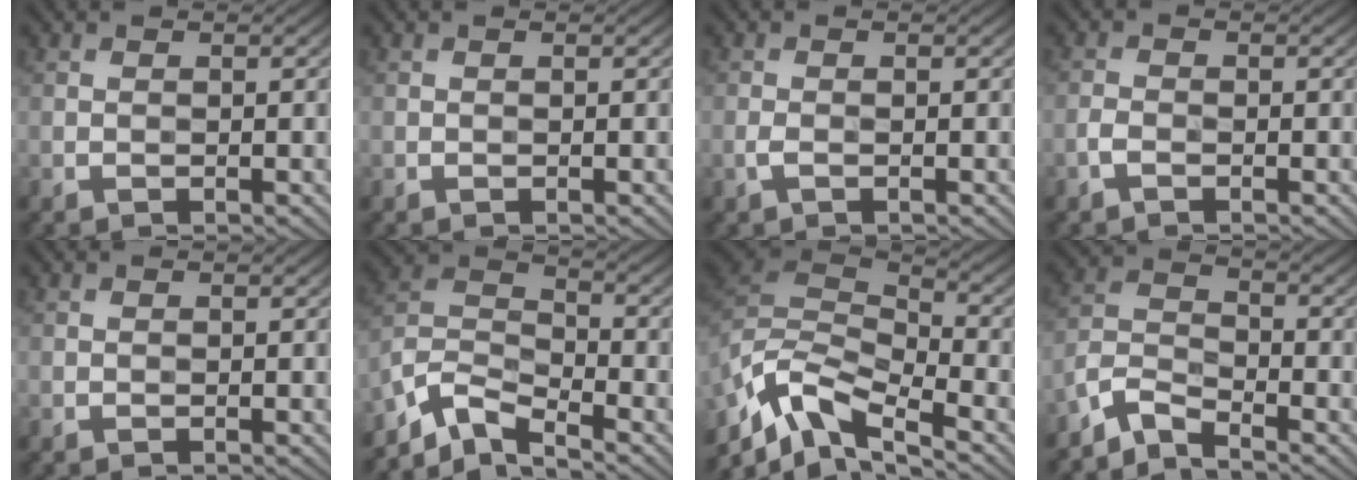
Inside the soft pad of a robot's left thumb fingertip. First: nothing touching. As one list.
[{"total": 0.0}, {"total": 1.1, "force": [-0.5, 0.5, 0.9], "torque": [-0.026, 0.000, -0.013]}, {"total": 1.6, "force": [-1.0, 0.8, 0.9], "torque": [-0.020, 0.001, -0.024]}, {"total": 0.0}, {"total": 7.2, "force": [-6.0, 2.1, 3.4], "torque": [-0.071, -0.005, -0.139]}, {"total": 10.8, "force": [-6.7, 4.2, 7.4], "torque": [-0.161, -0.006, -0.140]}, {"total": 4.8, "force": [-4.2, 1.2, 2.0], "torque": [-0.049, -0.003, -0.102]}]